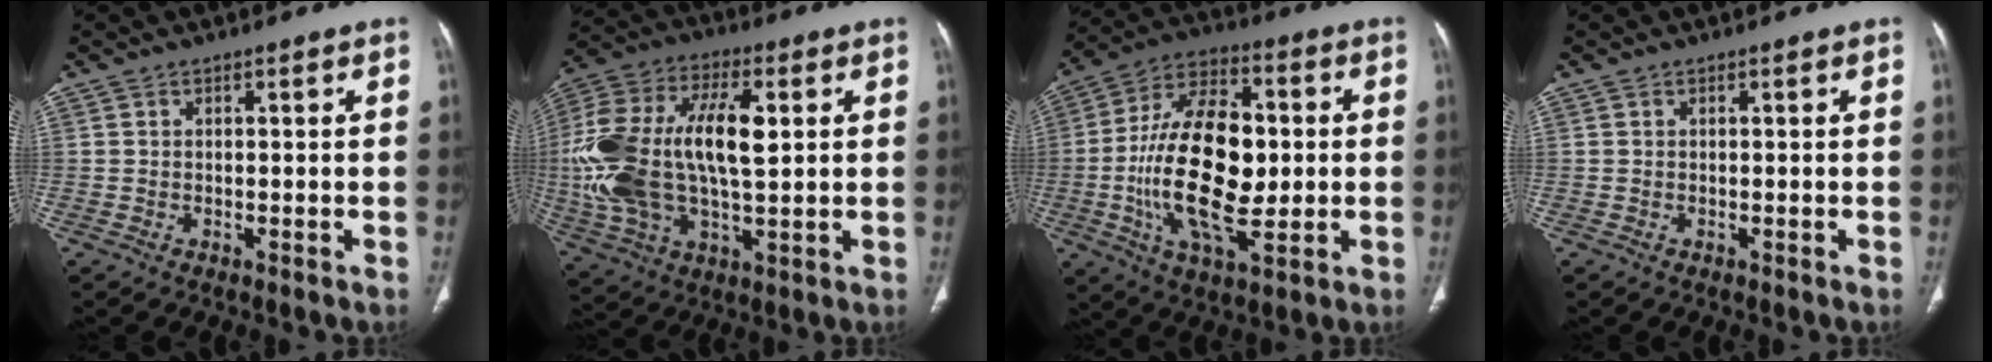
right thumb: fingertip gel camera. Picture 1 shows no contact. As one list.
[{"total": 23.5, "force": [2.1, 11.9, 20.2], "torque": [-0.427, 0.012, 0.035]}, {"total": 22.0, "force": [-1.0, 11.2, 18.9], "torque": [-0.327, 0.010, -0.015]}, {"total": 0.0}]